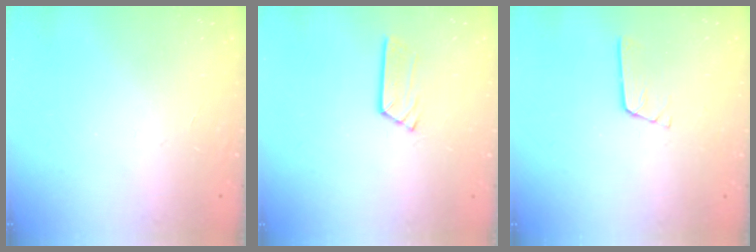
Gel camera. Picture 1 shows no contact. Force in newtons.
{"total": 3.5, "press": 3.5, "slide": 0.1}
{"total": 2.3, "press": 2.3, "slide": 0.3}